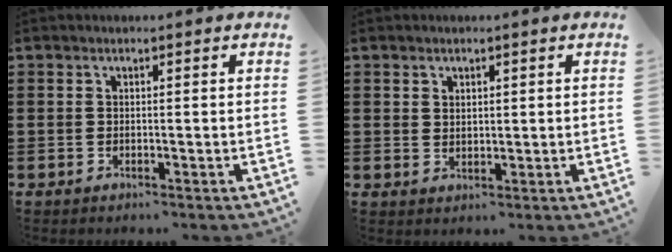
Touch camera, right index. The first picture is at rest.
{"total": 1.5, "force": [1.0, 1.0, 0.3], "torque": [-0.007, 0.004, 0.020]}